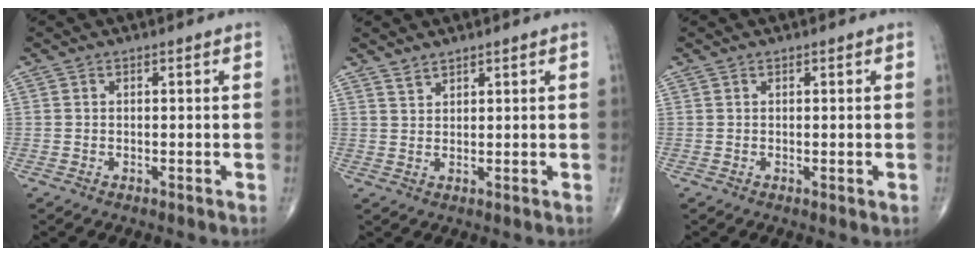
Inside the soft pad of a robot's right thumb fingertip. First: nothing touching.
{"total": 1.9, "force": [1.7, 0.6, 0.3], "torque": [0.002, -0.012, 0.033]}
{"total": 0.7, "force": [0.1, 0.2, 0.6], "torque": [-0.016, -0.004, 0.003]}